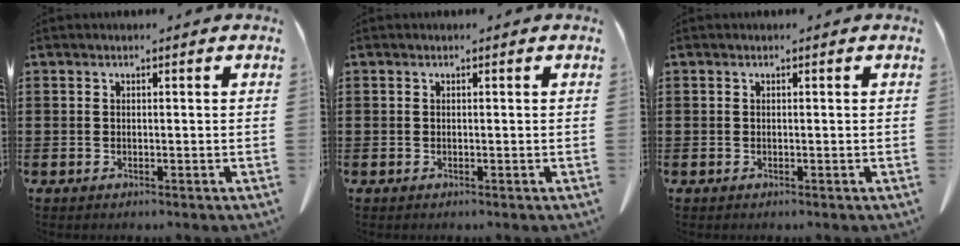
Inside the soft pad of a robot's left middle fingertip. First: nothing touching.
{"total": 0.0}
{"total": 0.0}